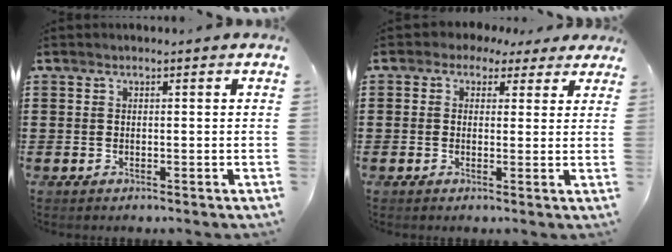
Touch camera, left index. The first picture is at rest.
{"total": 2.4, "force": [1.3, 2.0, 0.7], "torque": [-0.025, 0.009, 0.021]}